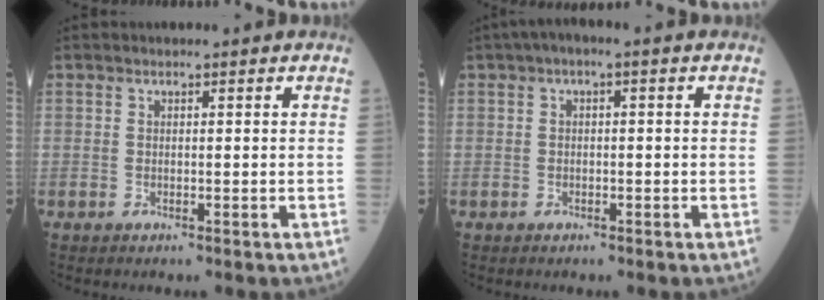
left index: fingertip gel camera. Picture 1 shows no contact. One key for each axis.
{"total": 1.9, "fx": 0.3, "fy": 0.4, "fz": 1.9, "tx": -0.023, "ty": 0.007, "tz": -0.001}